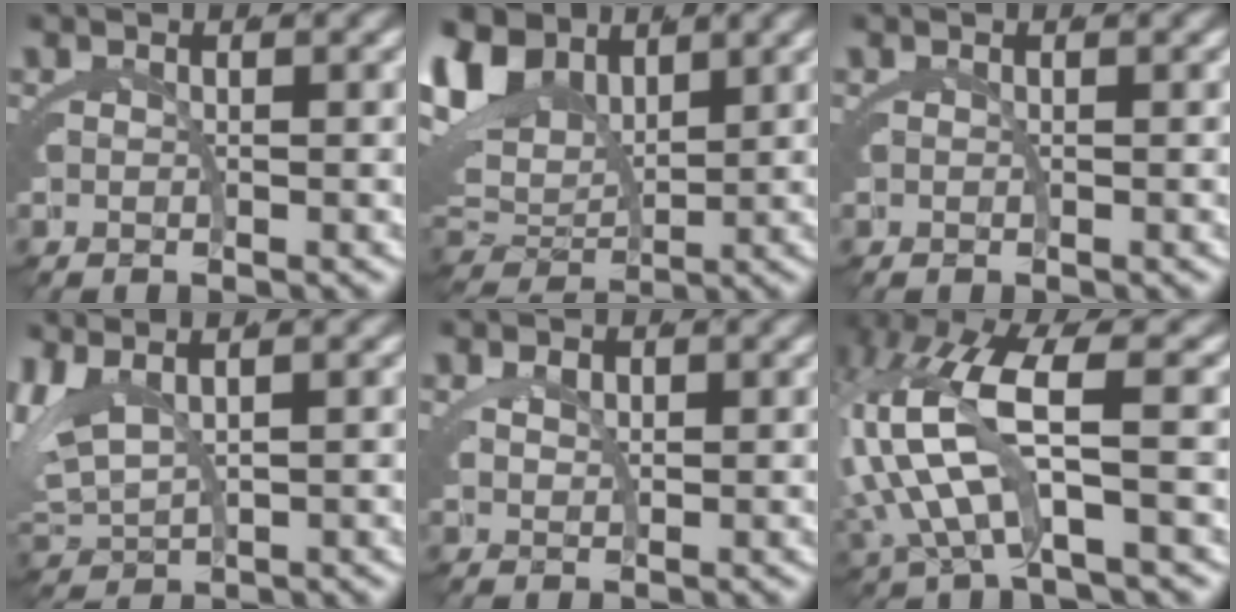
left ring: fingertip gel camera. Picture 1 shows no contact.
{"total": 9.1, "force": [4.3, 6.1, 5.2], "torque": [-0.124, -0.010, 0.086]}
{"total": 0.0}
{"total": 4.0, "force": [2.2, 2.4, 2.3], "torque": [-0.077, -0.005, 0.052]}
{"total": 0.7, "force": [0.7, 0.2, 0.1], "torque": [0.001, -0.002, 0.014]}
{"total": 7.7, "force": [1.5, 3.5, 6.7], "torque": [-0.164, -0.014, 0.036]}